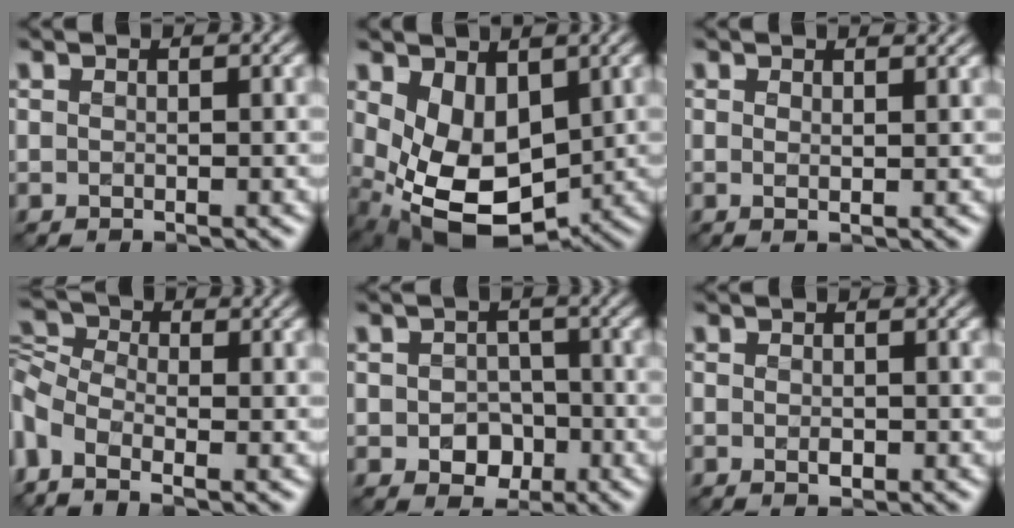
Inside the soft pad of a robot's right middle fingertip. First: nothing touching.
{"total": 7.6, "force": [0.0, 4.9, 5.8], "torque": [-0.122, -0.024, 0.015]}
{"total": 1.7, "force": [1.0, 0.5, 1.2], "torque": [-0.012, -0.001, 0.010]}
{"total": 5.5, "force": [-2.2, 3.1, 4.0], "torque": [-0.109, -0.003, -0.062]}
{"total": 3.3, "force": [-1.0, 2.6, 1.8], "torque": [-0.021, -0.003, -0.018]}
{"total": 1.0, "force": [-0.3, 0.6, 0.7], "torque": [-0.013, -0.002, -0.005]}